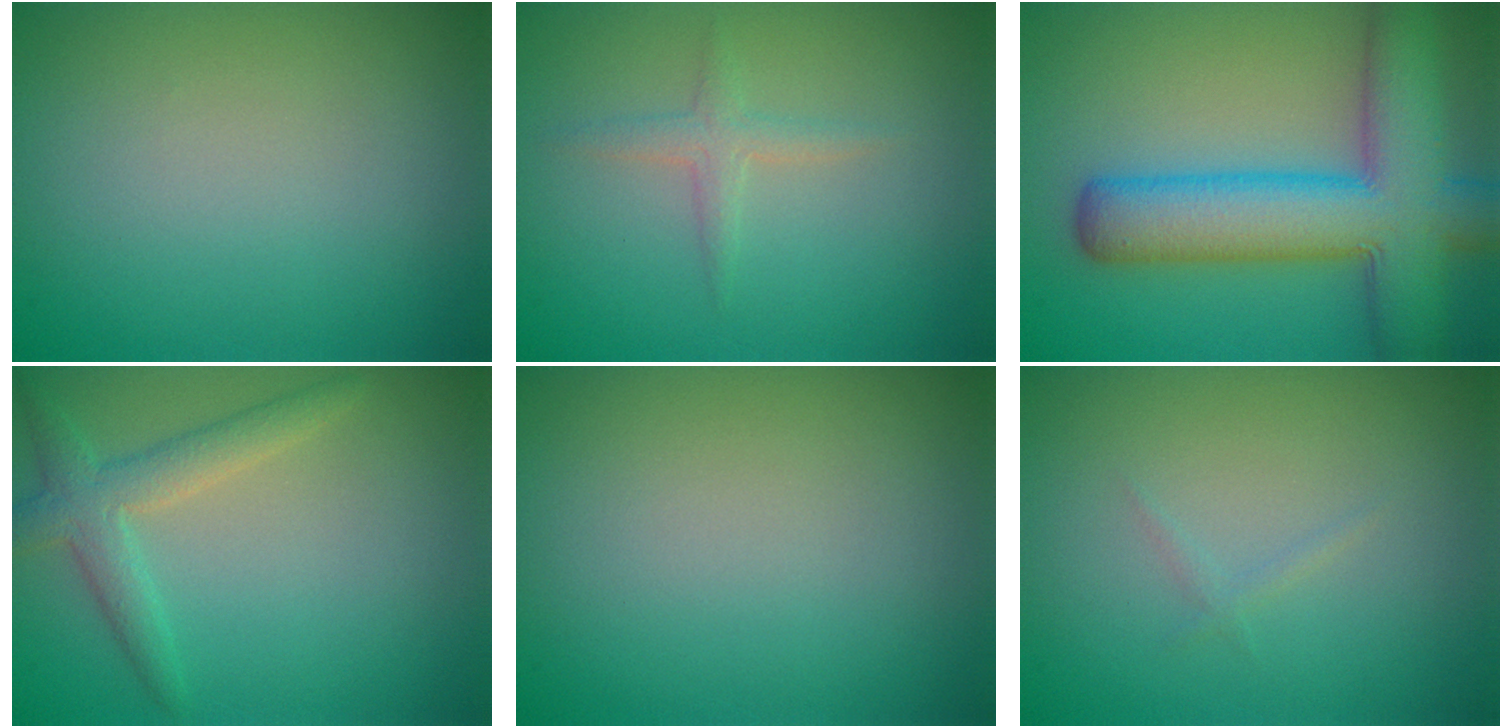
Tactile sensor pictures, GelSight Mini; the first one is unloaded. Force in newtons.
{"total": 1.9, "press": 1.9, "slide": 0.1}
{"total": 9.8, "press": 9.8, "slide": 0.4}
{"total": 3.1, "press": 3.1, "slide": 0.1}
{"total": 0.0}
{"total": 0.5, "press": 0.5, "slide": 0.1}